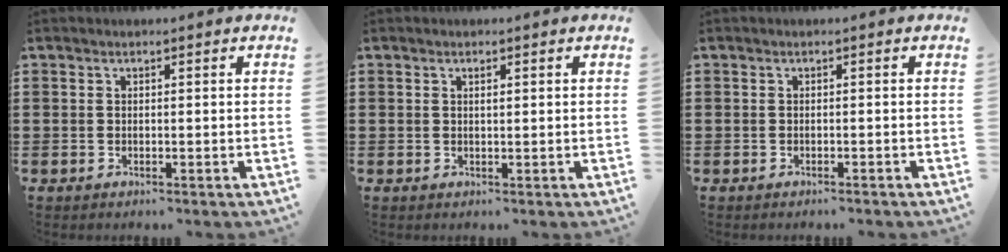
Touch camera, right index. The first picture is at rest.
{"total": 0.8, "force": [0.3, 0.2, 0.8], "torque": [-0.016, 0.002, 0.005]}
{"total": 0.6, "force": [-0.6, 0.0, 0.1], "torque": [-0.004, -0.001, -0.012]}